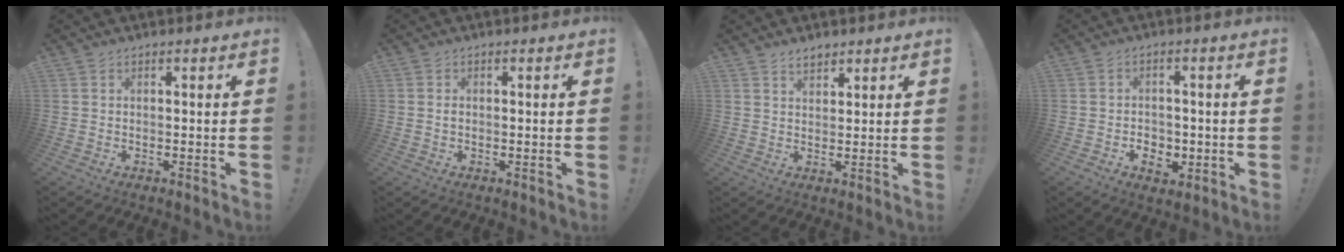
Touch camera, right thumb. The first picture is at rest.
{"total": 0.6, "force": [-0.2, 0.5, 0.4], "torque": [-0.010, 0.004, -0.003]}
{"total": 3.3, "force": [2.6, 1.7, 0.9], "torque": [-0.010, -0.013, 0.047]}
{"total": 5.0, "force": [-1.6, 4.0, 2.5], "torque": [-0.019, 0.001, -0.026]}